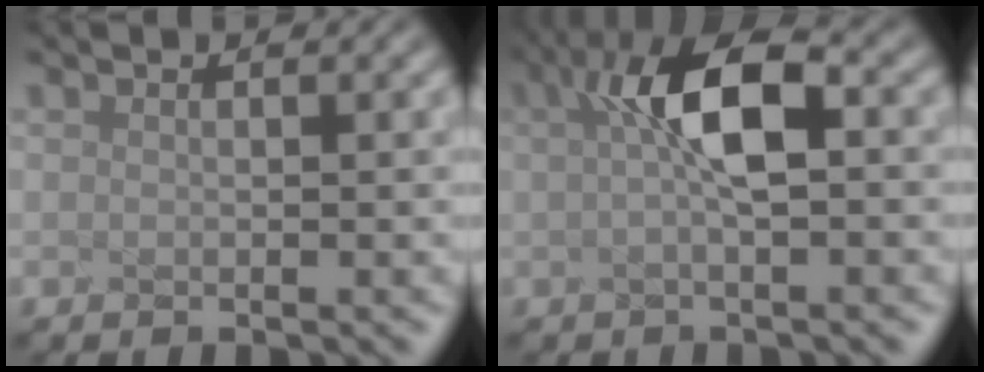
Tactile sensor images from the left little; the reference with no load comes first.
{"total": 4.2, "force": [-0.3, 0.3, 4.2], "torque": [-0.100, 0.006, 0.030]}